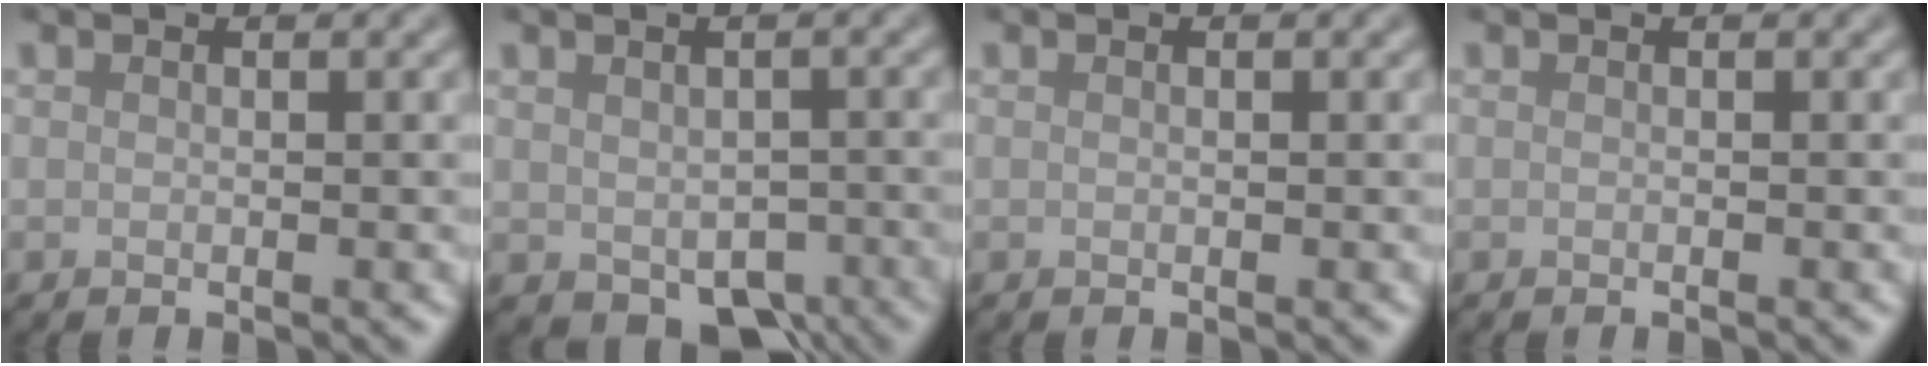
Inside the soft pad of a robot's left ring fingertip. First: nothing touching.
{"total": 4.5, "force": [-1.5, 2.9, 3.1], "torque": [-0.045, -0.022, -0.009]}
{"total": 0.0}
{"total": 0.0}